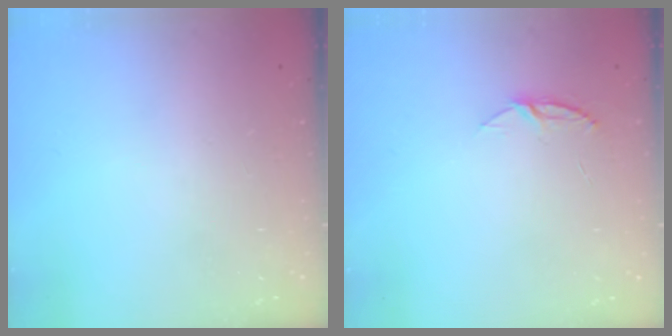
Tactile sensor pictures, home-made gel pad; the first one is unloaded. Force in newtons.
{"total": 4.6, "press": 4.5, "slide": 0.4}